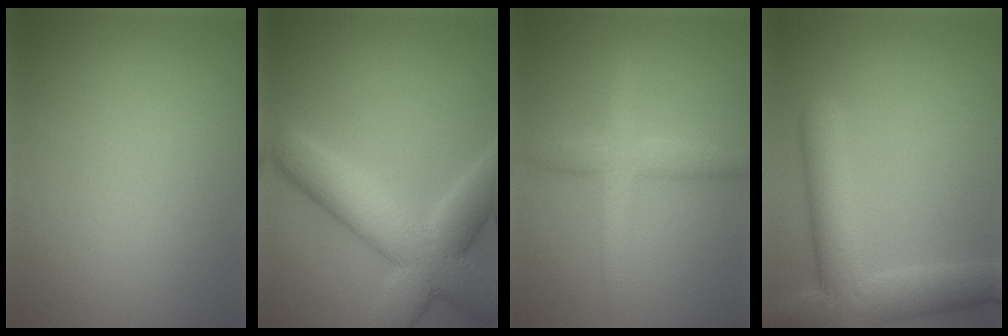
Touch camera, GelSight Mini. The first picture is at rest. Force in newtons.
{"total": 9.1, "press": 9.0, "slide": 0.5}
{"total": 3.4, "press": 3.4, "slide": 0.1}
{"total": 7.3, "press": 7.2, "slide": 0.5}